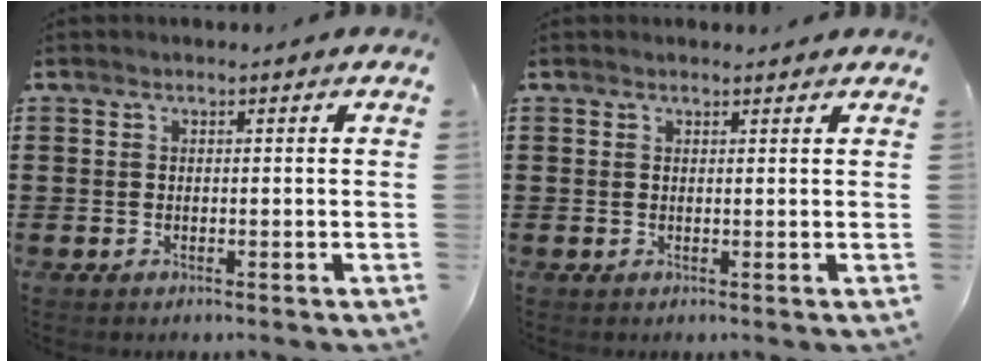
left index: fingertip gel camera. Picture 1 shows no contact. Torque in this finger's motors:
{"motor_torque": [0.95, -1.18, 0.46, 0.04]}